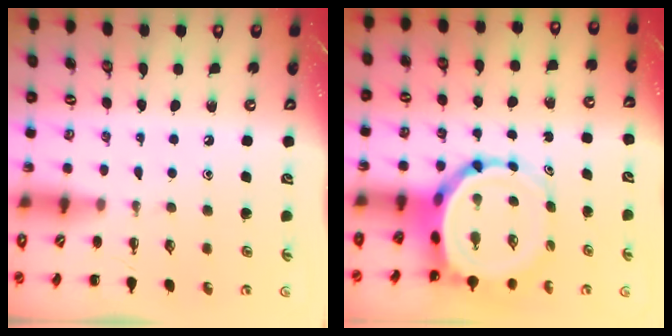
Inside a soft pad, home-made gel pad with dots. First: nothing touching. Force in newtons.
{"total": 6.6, "press": 6.3, "slide": 2.2}